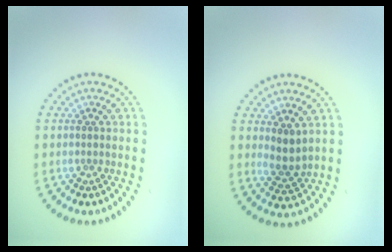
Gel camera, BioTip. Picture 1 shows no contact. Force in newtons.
{"total": 2.2, "press": 2.0, "slide": 1.0}